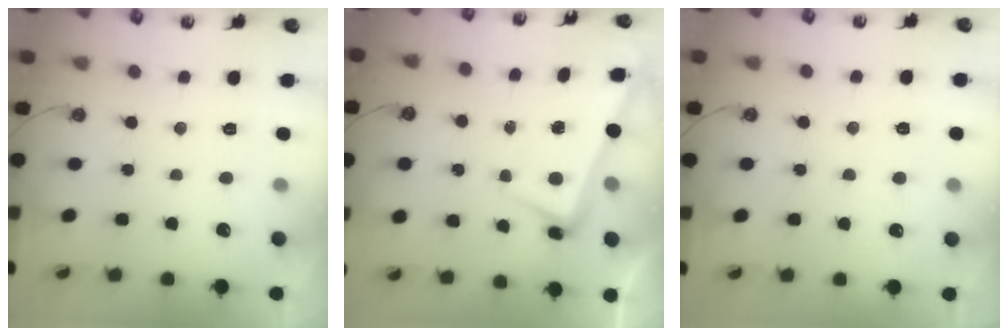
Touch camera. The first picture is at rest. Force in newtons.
{"total": 2.3, "press": 2.1, "slide": 0.9}
{"total": 0.0}